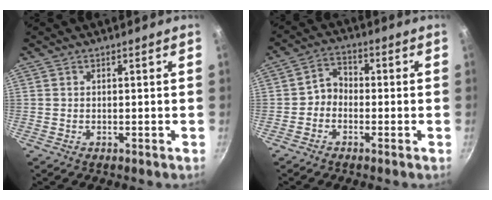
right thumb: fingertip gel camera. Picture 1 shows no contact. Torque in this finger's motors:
{"motor_torque": [-0.24, -0.26, -0.01, 0.15, 0.10]}